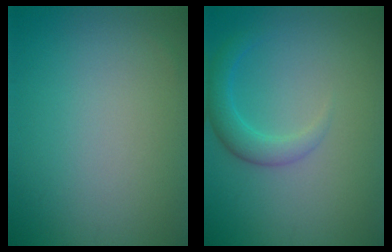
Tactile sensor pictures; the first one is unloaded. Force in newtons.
{"total": 2.7, "press": 2.7, "slide": 0.1}